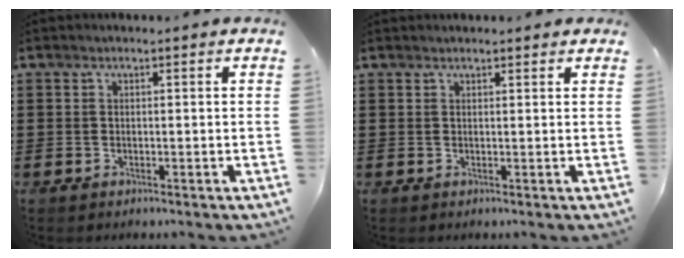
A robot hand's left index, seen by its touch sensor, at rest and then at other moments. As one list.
[{"total": 1.0, "force": [0.9, 0.1, 0.3], "torque": [-0.007, 0.000, 0.018]}]